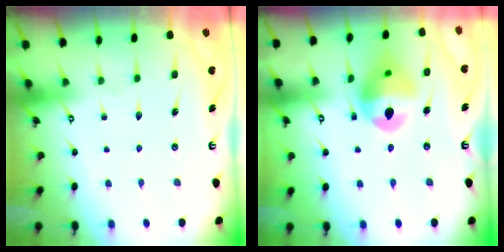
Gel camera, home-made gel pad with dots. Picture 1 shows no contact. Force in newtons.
{"total": 14.8, "press": 14.7, "slide": 1.6}